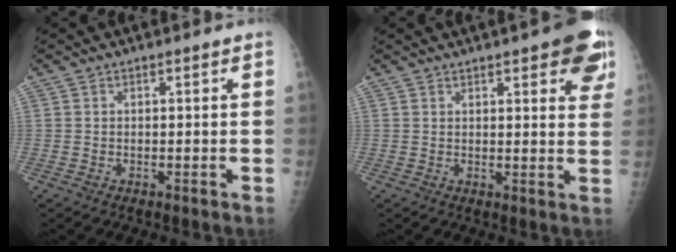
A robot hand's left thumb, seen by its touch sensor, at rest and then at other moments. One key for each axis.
{"total": 10.7, "fx": 5.8, "fy": 3.2, "fz": 8.4, "tx": -0.068, "ty": -0.015, "tz": 0.065}